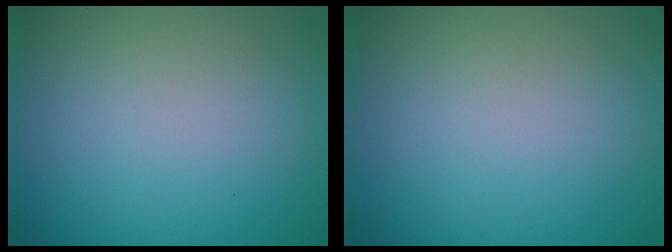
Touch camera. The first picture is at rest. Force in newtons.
{"total": 0.0}